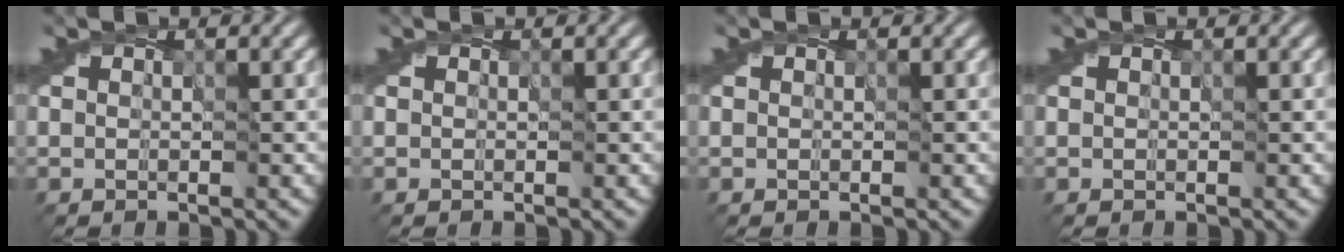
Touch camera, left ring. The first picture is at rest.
{"total": 0.0}
{"total": 0.0}
{"total": 0.0}